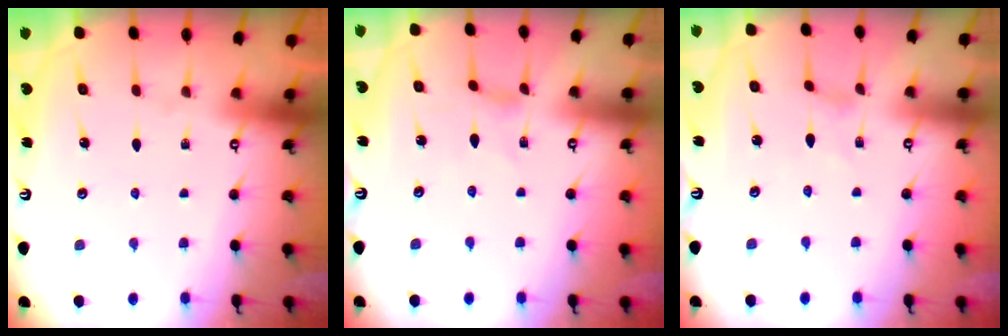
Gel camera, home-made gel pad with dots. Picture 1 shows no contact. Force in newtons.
{"total": 0.6, "press": 0.6, "slide": 0.2}
{"total": 0.0}